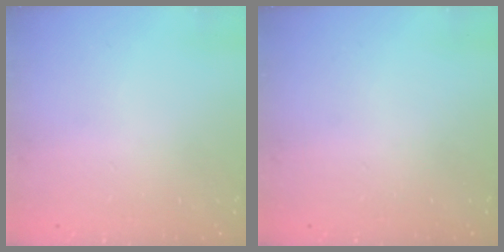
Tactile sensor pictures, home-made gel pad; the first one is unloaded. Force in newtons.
{"total": 0.0}